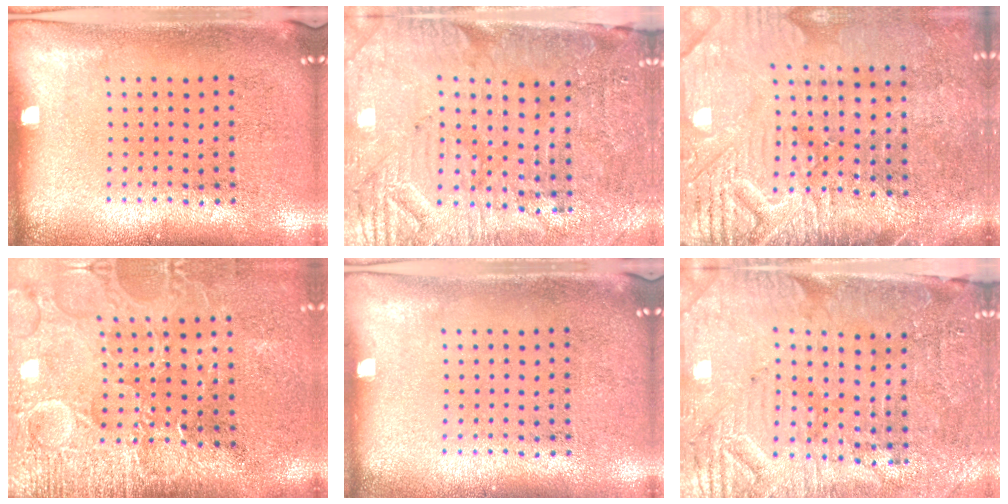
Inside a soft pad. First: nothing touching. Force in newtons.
{"total": 3.8, "press": 3.5, "slide": 1.5}
{"total": 4.6, "press": 4.0, "slide": 2.2}
{"total": 4.5, "press": 3.9, "slide": 2.2}
{"total": 0.0}
{"total": 3.8, "press": 3.5, "slide": 1.5}